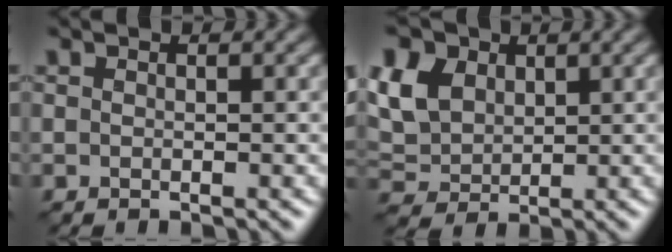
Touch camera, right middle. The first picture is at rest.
{"total": 11.6, "force": [5.2, 8.3, 6.3], "torque": [-0.153, 0.037, 0.088]}